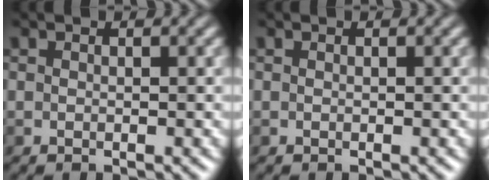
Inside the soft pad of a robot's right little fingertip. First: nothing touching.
{"total": 0.0}